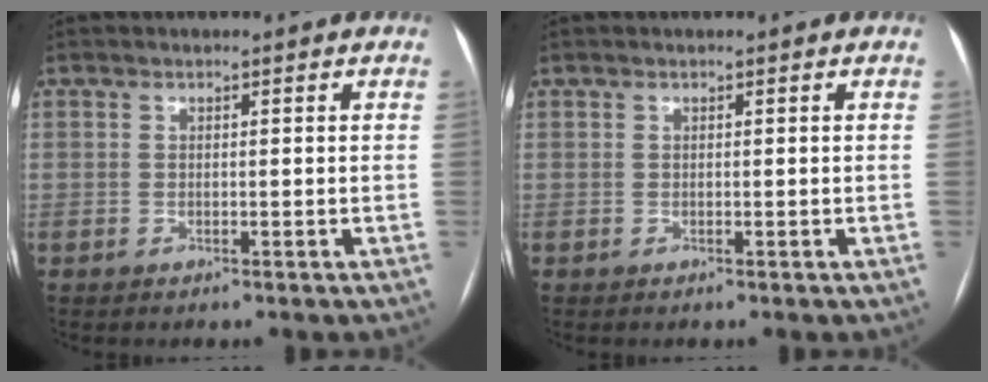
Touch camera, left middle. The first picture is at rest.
{"total": 0.0}